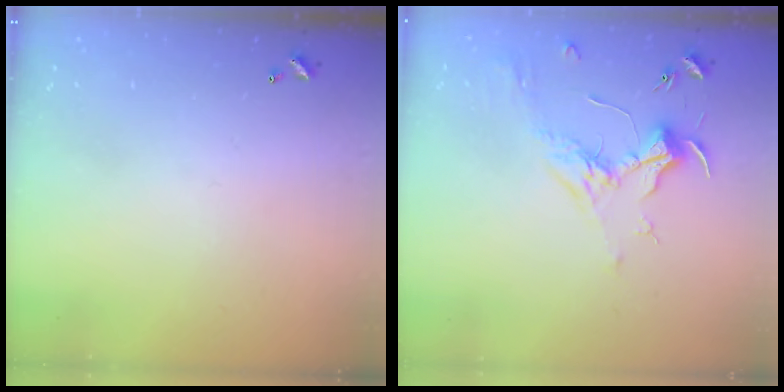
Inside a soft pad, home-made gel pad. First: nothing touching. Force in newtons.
{"total": 1.8, "press": 1.6, "slide": 0.7}